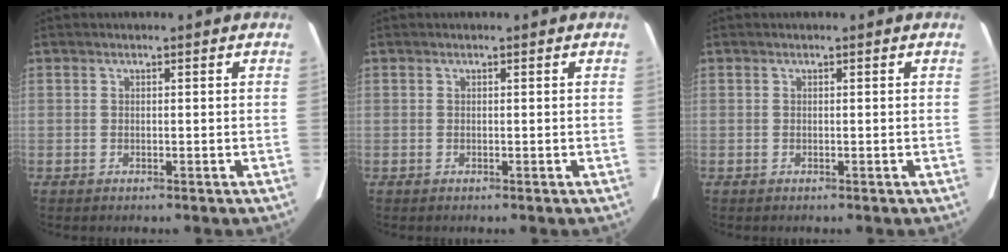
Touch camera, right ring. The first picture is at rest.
{"total": 0.0}
{"total": 0.0}